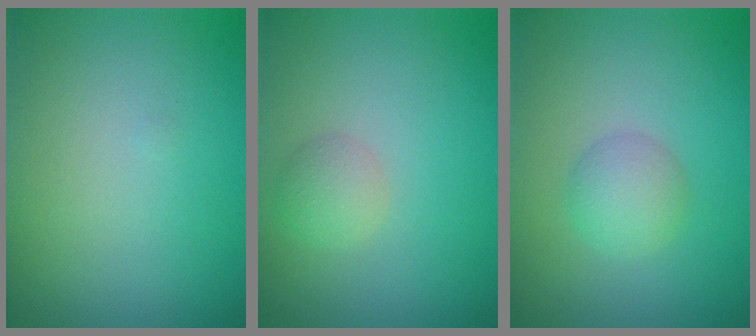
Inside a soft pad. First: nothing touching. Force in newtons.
{"total": 1.7, "press": 1.7, "slide": 0.1}
{"total": 2.4, "press": 2.4, "slide": 0.1}